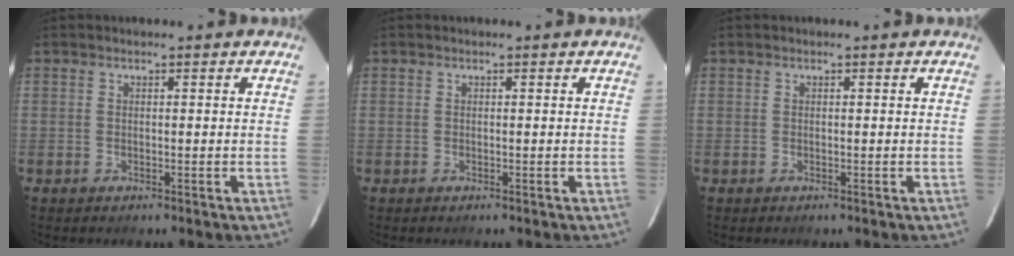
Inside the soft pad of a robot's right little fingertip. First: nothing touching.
{"total": 0.0}
{"total": 0.0}